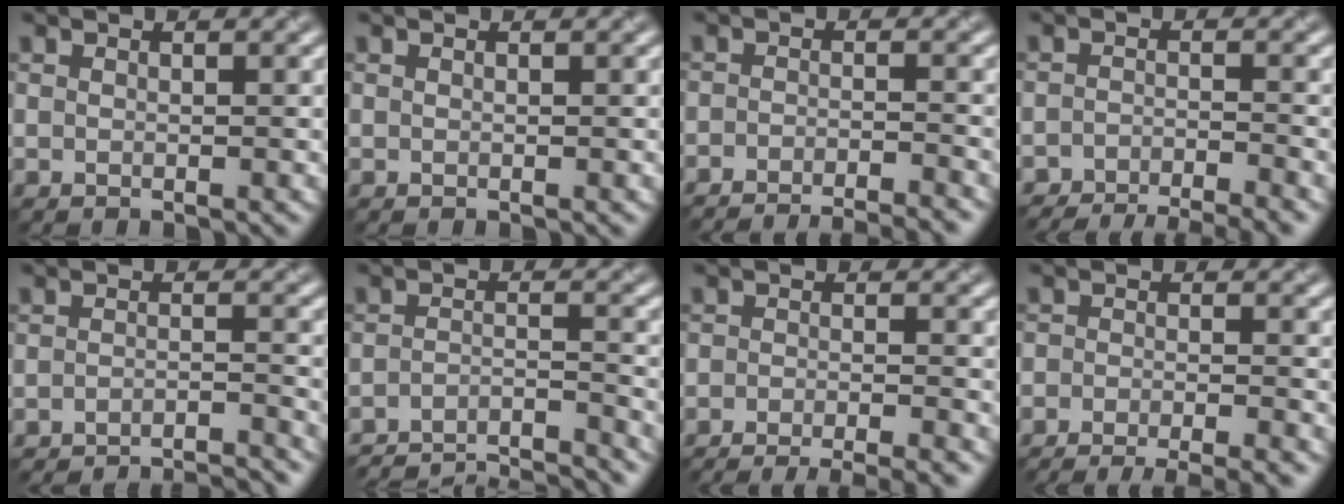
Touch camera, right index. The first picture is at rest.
{"total": 0.0}
{"total": 8.0, "force": [-7.5, 1.4, 2.5], "torque": [-0.022, 0.002, -0.100]}
{"total": 7.1, "force": [-6.6, 1.2, 2.4], "torque": [-0.038, -0.016, -0.102]}
{"total": 8.7, "force": [-8.4, 1.0, 1.8], "torque": [-0.017, 0.008, -0.114]}
{"total": 12.1, "force": [-11.5, 2.3, 3.1], "torque": [-0.045, -0.014, -0.152]}
{"total": 8.1, "force": [-7.2, 1.9, 3.3], "torque": [-0.035, -0.007, -0.090]}
{"total": 9.0, "force": [-7.9, 2.3, 3.6], "torque": [-0.042, -0.011, -0.099]}